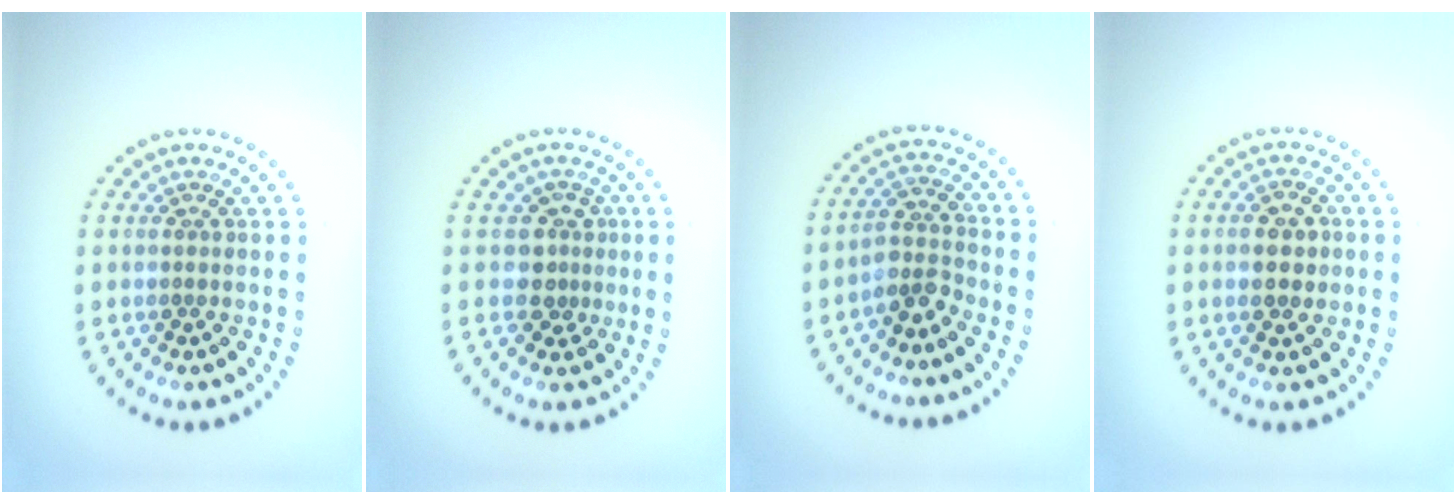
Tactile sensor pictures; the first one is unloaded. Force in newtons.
{"total": 2.4, "press": 1.7, "slide": 1.6}
{"total": 2.6, "press": 2.0, "slide": 1.7}
{"total": 2.7, "press": 2.7, "slide": 0.1}